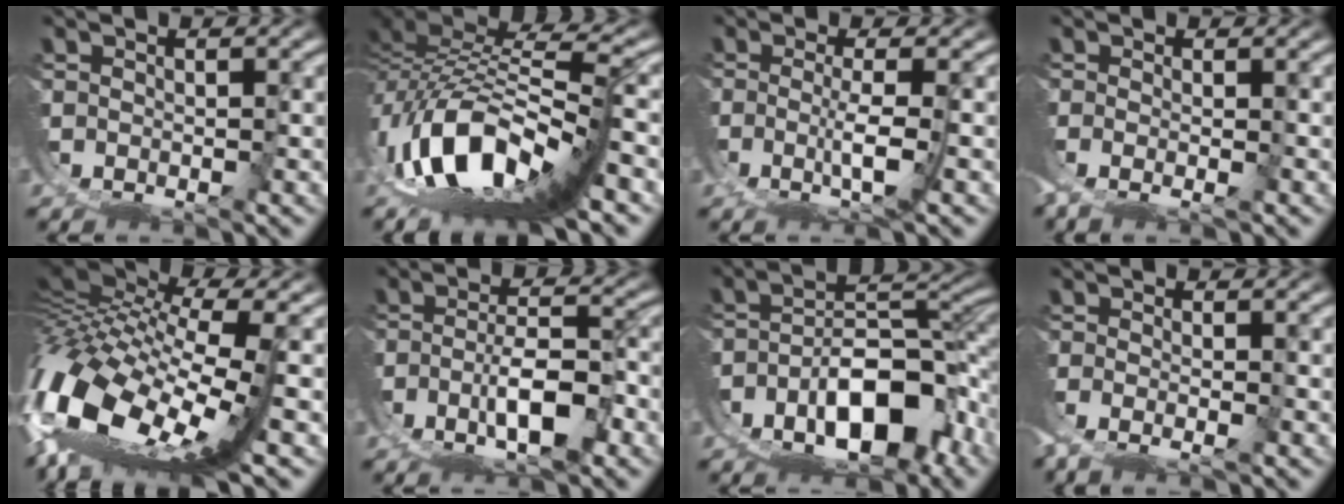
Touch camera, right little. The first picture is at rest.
{"total": 14.2, "force": [0.8, 7.4, 12.1], "torque": [-0.226, -0.030, 0.029]}
{"total": 3.8, "force": [0.8, 0.0, 3.7], "torque": [-0.065, -0.015, 0.025]}
{"total": 2.4, "force": [-1.1, 0.7, 2.1], "torque": [-0.042, -0.010, -0.010]}
{"total": 14.7, "force": [0.7, 8.1, 12.3], "torque": [-0.261, -0.033, 0.030]}
{"total": 6.9, "force": [-1.1, 3.5, 5.9], "torque": [-0.096, -0.023, -0.004]}
{"total": 12.8, "force": [-3.6, 8.8, 8.5], "torque": [-0.159, -0.028, -0.048]}
{"total": 2.7, "force": [-1.2, 0.6, 2.4], "torque": [-0.050, -0.014, -0.009]}